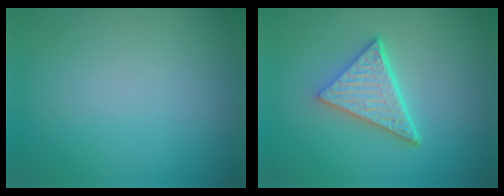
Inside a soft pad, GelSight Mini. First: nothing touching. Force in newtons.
{"total": 5.1, "press": 3.8, "slide": 3.4}